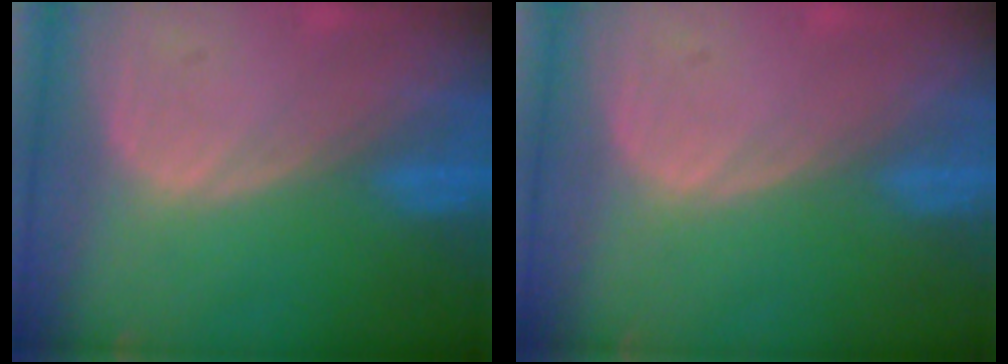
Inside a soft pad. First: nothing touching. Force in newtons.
{"total": 0.0}